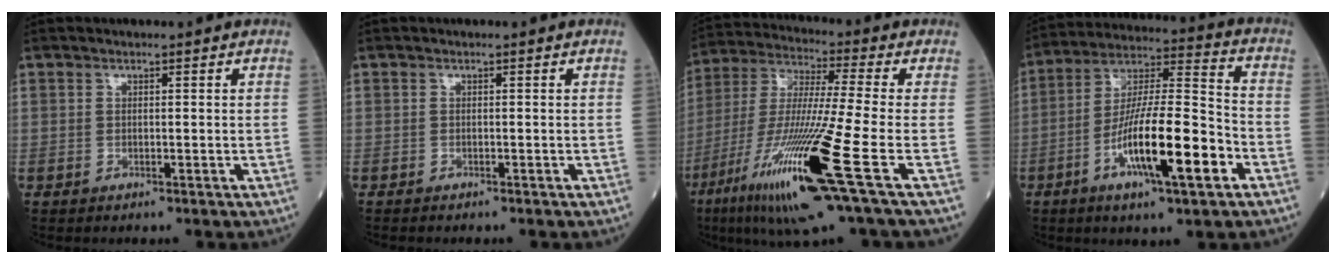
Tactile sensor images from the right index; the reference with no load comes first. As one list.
[{"total": 0.8, "force": [-0.7, 0.1, 0.3], "torque": [-0.009, -0.002, -0.011]}, {"total": 20.2, "force": [-8.4, -0.6, 18.4], "torque": [-0.373, -0.048, -0.162]}, {"total": 16.4, "force": [-6.1, 2.2, 15.1], "torque": [-0.274, -0.005, -0.107]}]